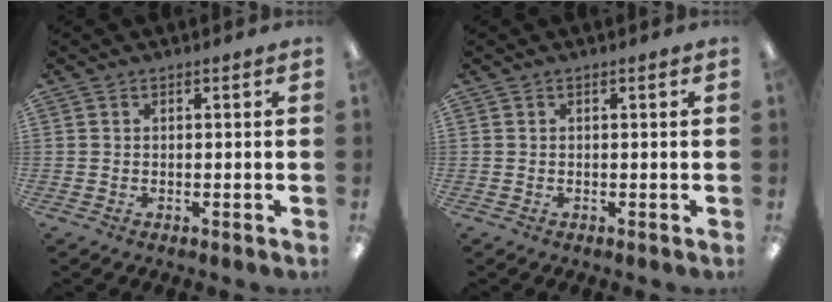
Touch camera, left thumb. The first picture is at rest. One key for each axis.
{"total": 0.0}